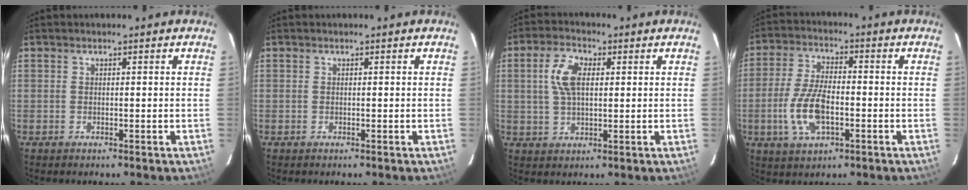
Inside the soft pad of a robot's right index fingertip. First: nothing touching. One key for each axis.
{"total": 0.0}
{"total": 7.2, "fx": 1.1, "fy": 1.7, "fz": 6.9, "tx": -0.148, "ty": 0.008, "tz": 0.025}
{"total": 10.5, "fx": -2.8, "fy": 4.9, "fz": 8.9, "tx": -0.190, "ty": -0.001, "tz": -0.050}